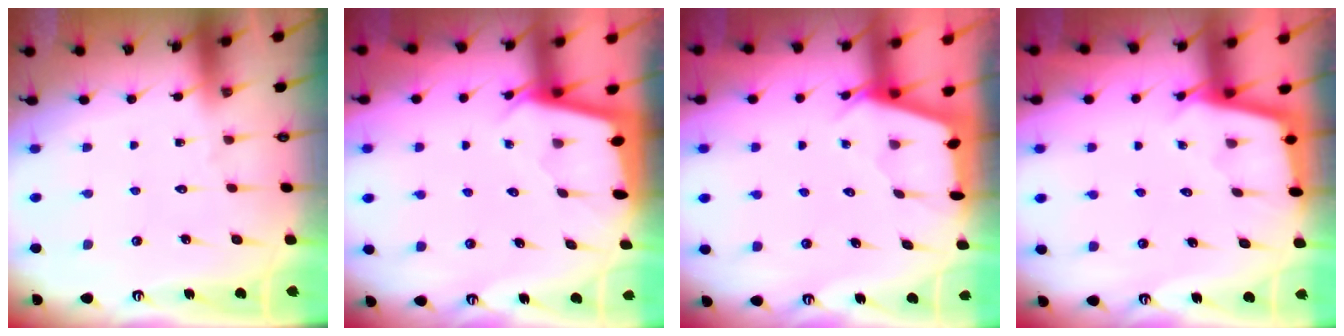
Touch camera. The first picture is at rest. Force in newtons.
{"total": 2.0, "press": 2.0, "slide": 0.2}
{"total": 2.4, "press": 2.4, "slide": 0.3}
{"total": 2.5, "press": 2.5, "slide": 0.1}